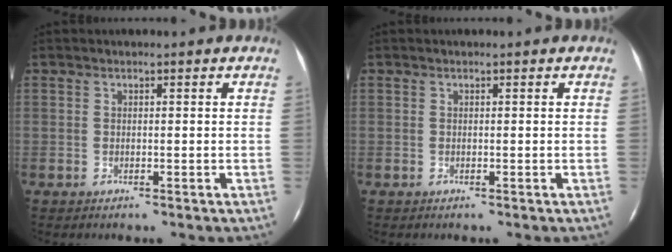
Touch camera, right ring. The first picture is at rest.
{"total": 0.0}